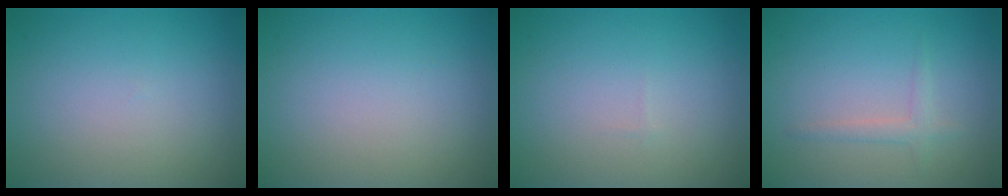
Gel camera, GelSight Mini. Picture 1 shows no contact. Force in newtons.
{"total": 0.0}
{"total": 0.0}
{"total": 1.3, "press": 1.3, "slide": 0.0}